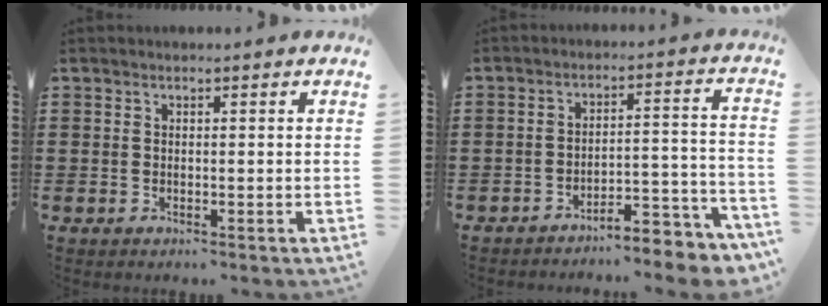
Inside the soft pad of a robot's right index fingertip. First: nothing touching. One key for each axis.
{"total": 5.7, "fx": -5.4, "fy": 0.6, "fz": 1.9, "tx": -0.028, "ty": 0.002, "tz": -0.106}